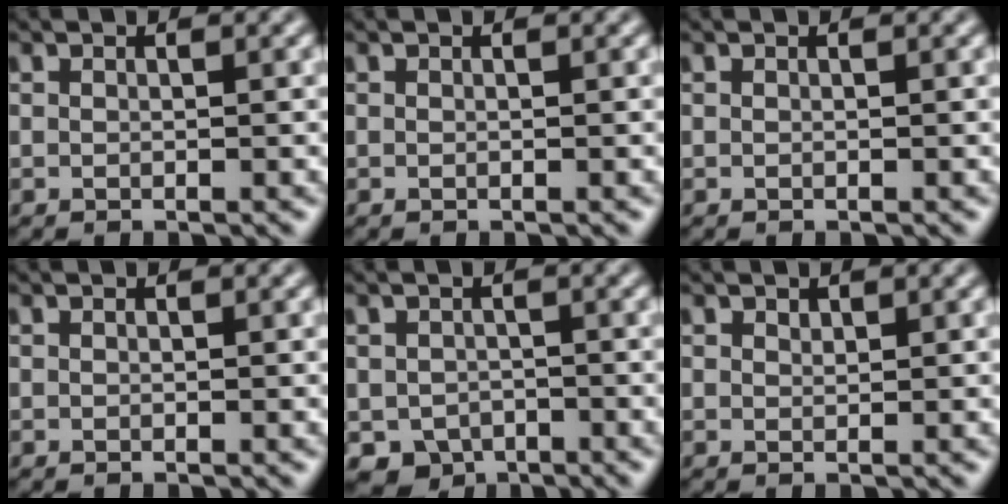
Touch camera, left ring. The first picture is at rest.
{"total": 0.0}
{"total": 0.0}
{"total": 0.0}
{"total": 3.0, "force": [-1.6, 2.4, 0.9], "torque": [-0.011, -0.009, -0.027]}
{"total": 0.6, "force": [0.5, 0.3, 0.1], "torque": [-0.002, -0.002, 0.010]}